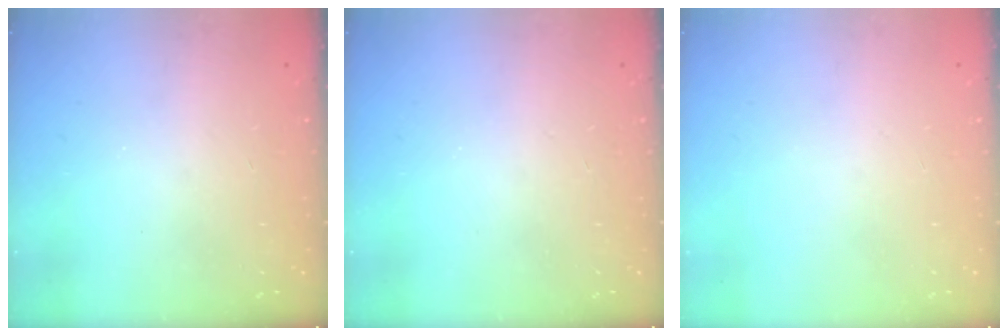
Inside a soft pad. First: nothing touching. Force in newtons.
{"total": 0.0}
{"total": 0.0}